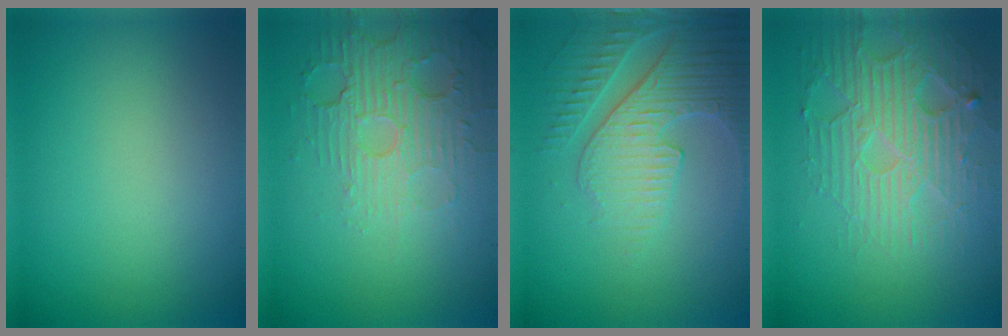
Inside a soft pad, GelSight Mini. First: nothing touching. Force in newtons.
{"total": 5.7, "press": 3.5, "slide": 4.5}
{"total": 4.3, "press": 4.2, "slide": 0.8}
{"total": 5.3, "press": 4.4, "slide": 3.0}